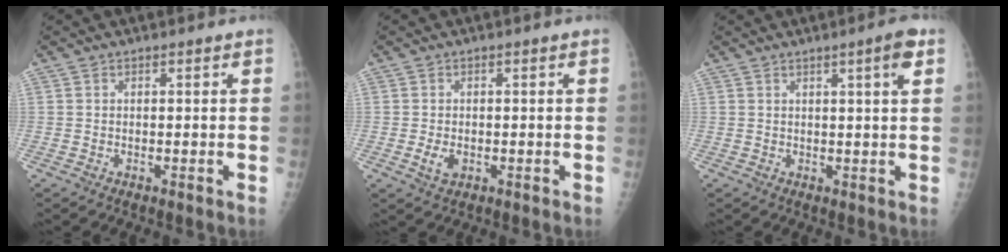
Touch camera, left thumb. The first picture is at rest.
{"total": 2.8, "force": [-0.6, 1.8, 2.0], "torque": [-0.039, -0.002, -0.008]}
{"total": 3.8, "force": [1.9, 0.0, 3.3], "torque": [-0.045, -0.008, 0.026]}